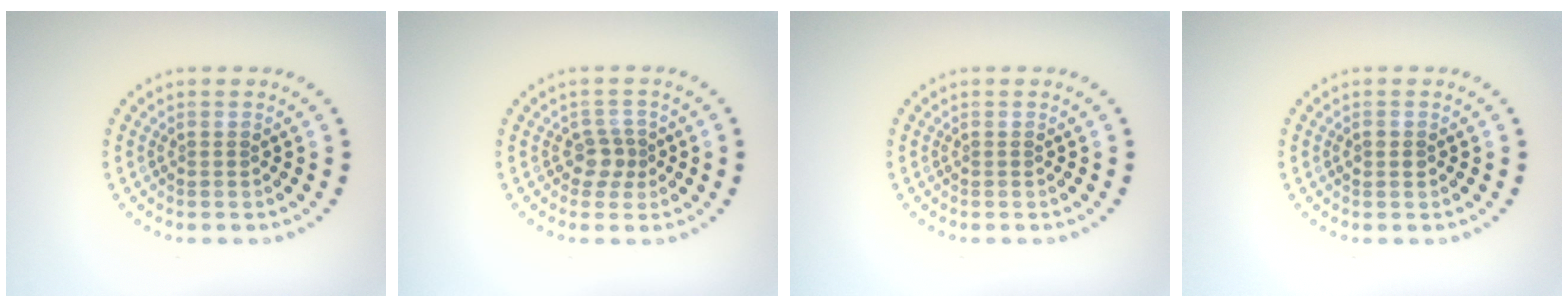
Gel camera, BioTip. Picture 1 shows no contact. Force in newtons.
{"total": 1.8, "press": 1.5, "slide": 1.0}
{"total": 0.0}
{"total": 1.1, "press": 1.1, "slide": 0.1}